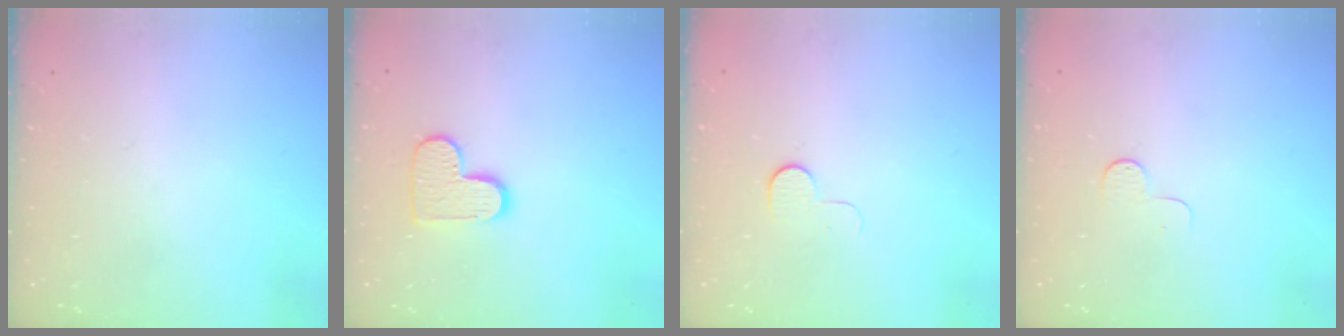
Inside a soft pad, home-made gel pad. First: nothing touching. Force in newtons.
{"total": 10.0, "press": 10.0, "slide": 0.6}
{"total": 5.3, "press": 5.3, "slide": 0.5}
{"total": 4.0, "press": 4.0, "slide": 0.4}